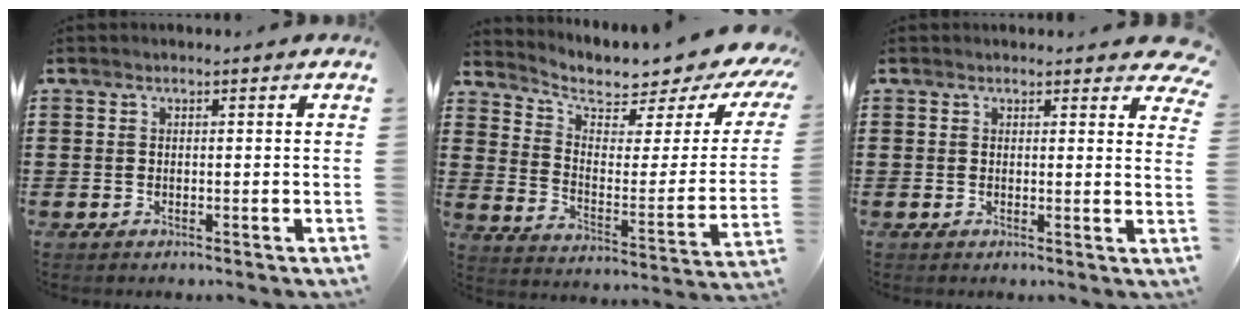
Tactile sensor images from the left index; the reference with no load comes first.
{"total": 4.9, "force": [4.1, 1.6, 2.3], "torque": [-0.055, -0.043, 0.062]}
{"total": 2.2, "force": [2.0, 0.5, 0.7], "torque": [-0.004, -0.006, 0.035]}